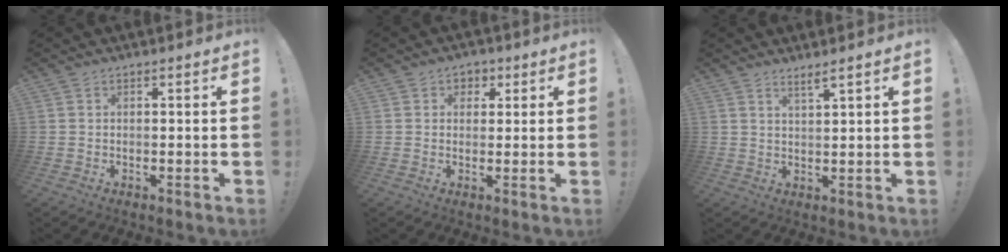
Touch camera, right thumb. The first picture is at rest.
{"total": 3.4, "force": [0.9, 3.1, 1.1], "torque": [-0.010, 0.001, 0.015]}
{"total": 3.3, "force": [2.6, -0.2, 2.0], "torque": [-0.035, -0.016, 0.044]}